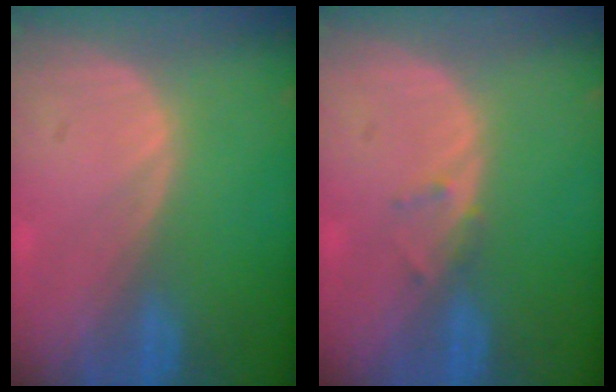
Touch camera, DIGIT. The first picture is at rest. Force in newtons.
{"total": 1.3, "press": 1.1, "slide": 0.8}